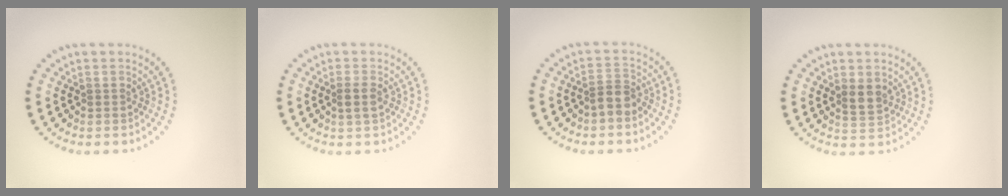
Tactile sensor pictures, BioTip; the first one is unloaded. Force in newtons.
{"total": 1.5, "press": 1.4, "slide": 0.6}
{"total": 2.1, "press": 1.7, "slide": 1.3}
{"total": 1.9, "press": 1.7, "slide": 0.8}